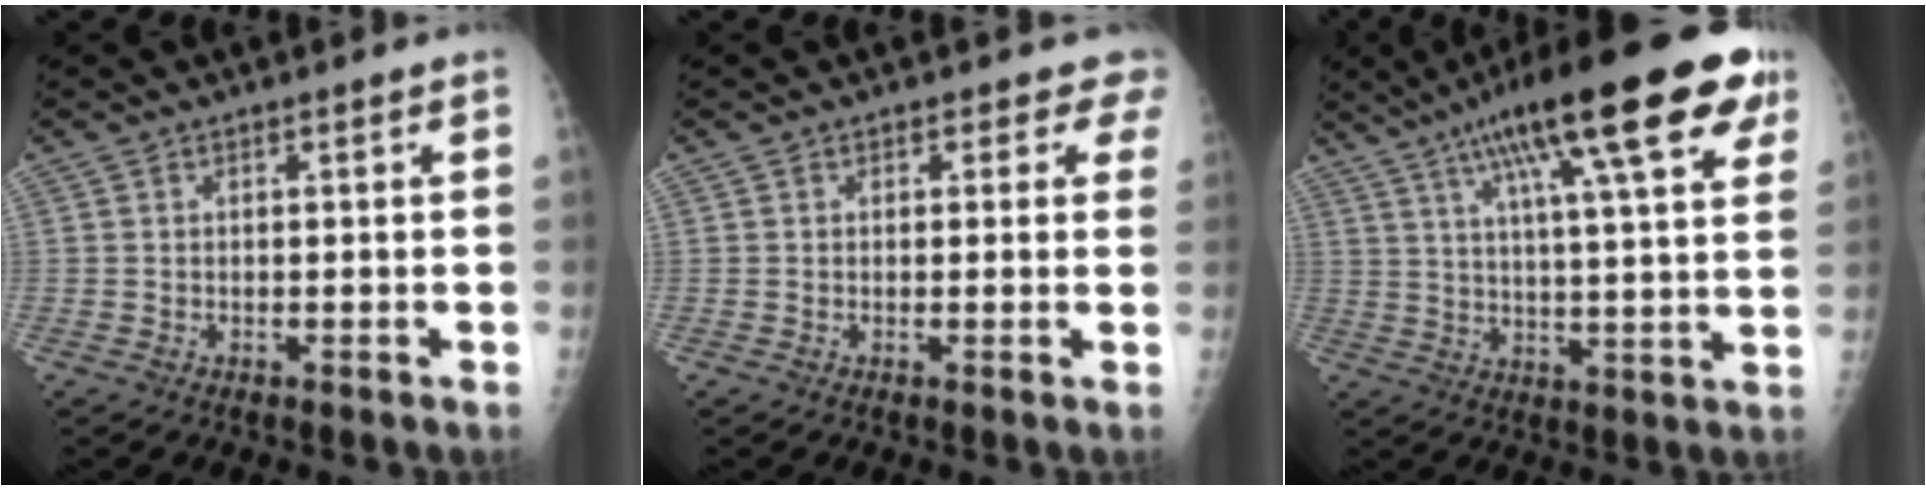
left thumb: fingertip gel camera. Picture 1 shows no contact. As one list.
[{"total": 2.9, "force": [2.2, 1.9, 0.2], "torque": [0.034, -0.010, 0.004]}, {"total": 23.9, "force": [12.5, 5.3, 19.7], "torque": [-0.291, 0.000, 0.184]}]